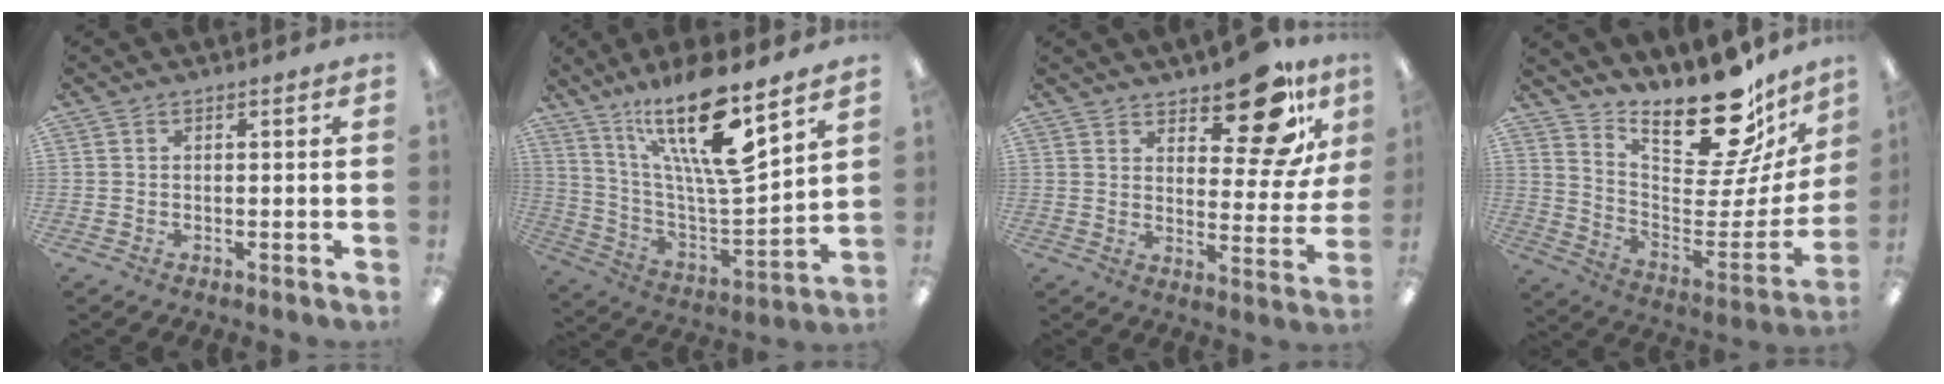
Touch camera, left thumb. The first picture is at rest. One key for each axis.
{"total": 20.6, "fx": 14.1, "fy": 4.6, "fz": 14.2, "tx": -0.269, "ty": -0.089, "tz": 0.232}
{"total": 16.3, "fx": 11.2, "fy": 6.3, "fz": 9.9, "tx": -0.120, "ty": -0.073, "tz": 0.185}
{"total": 22.9, "fx": 18.9, "fy": 7.1, "fz": 10.9, "tx": -0.141, "ty": -0.156, "tz": 0.315}